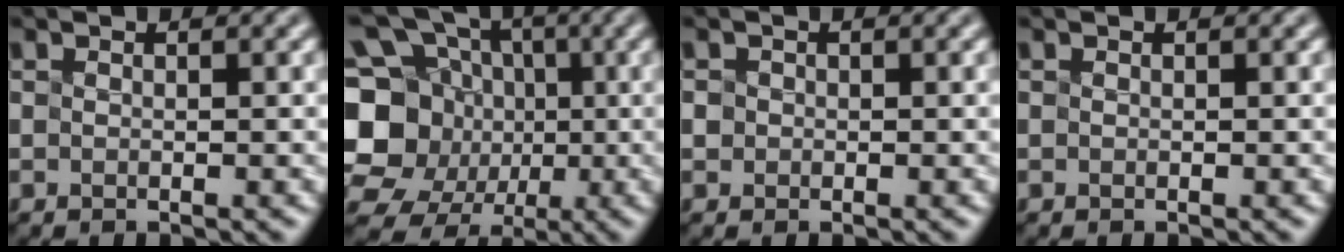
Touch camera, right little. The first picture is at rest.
{"total": 11.9, "force": [-1.0, 10.6, 5.3], "torque": [-0.129, -0.005, -0.041]}
{"total": 0.8, "force": [0.1, 0.8, 0.1], "torque": [0.006, -0.002, 0.002]}
{"total": 0.0}